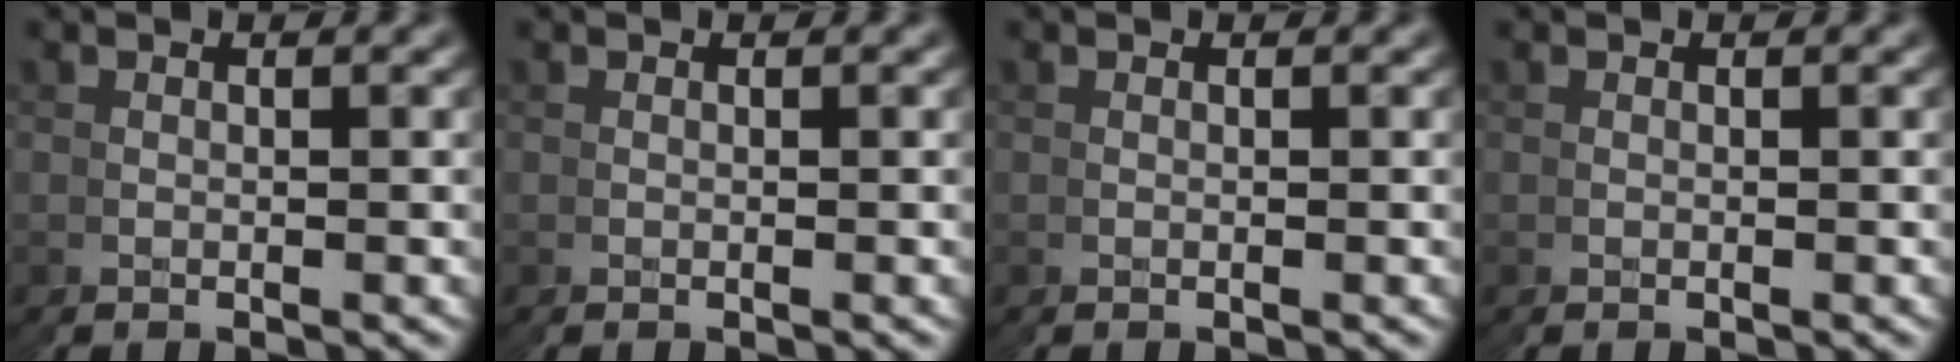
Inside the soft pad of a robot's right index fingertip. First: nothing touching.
{"total": 0.0}
{"total": 0.0}
{"total": 0.0}